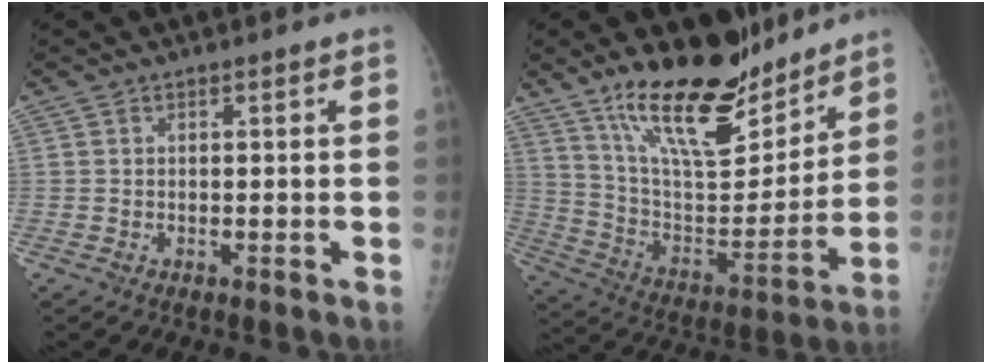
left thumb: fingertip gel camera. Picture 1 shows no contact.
{"total": 22.3, "force": [16.2, 8.3, 12.9], "torque": [-0.169, -0.096, 0.279]}